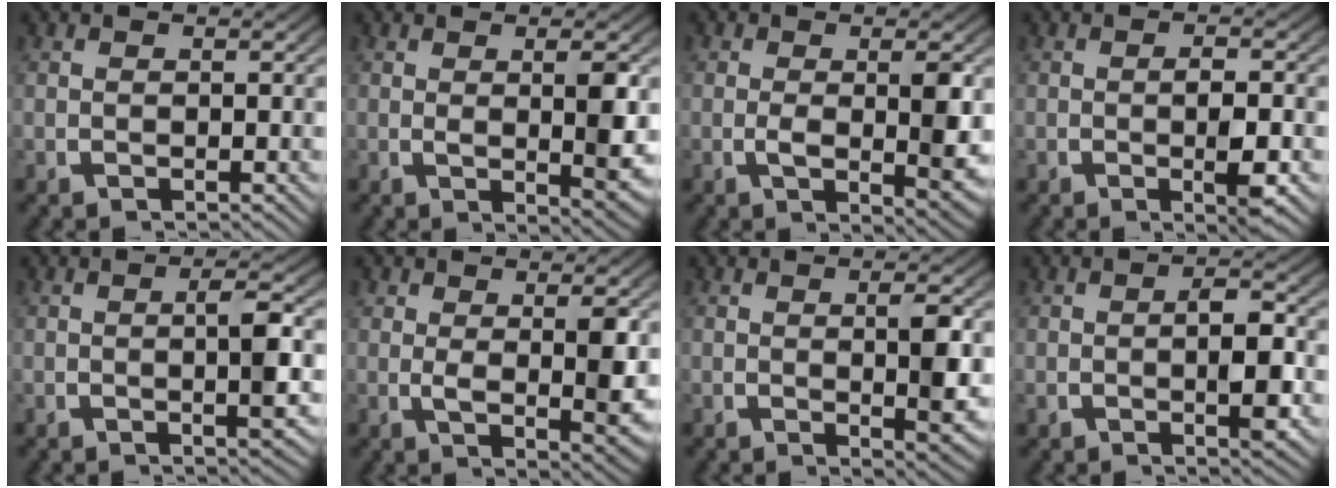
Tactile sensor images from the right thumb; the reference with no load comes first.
{"total": 4.8, "force": [0.2, 1.4, 4.6], "torque": [-0.072, -0.016, 0.010]}
{"total": 5.2, "force": [-0.2, 2.0, 4.8], "torque": [-0.079, -0.020, 0.004]}
{"total": 3.4, "force": [-0.7, 1.2, 3.1], "torque": [-0.047, -0.007, -0.011]}
{"total": 3.6, "force": [-0.2, 0.7, 3.5], "torque": [-0.053, 0.004, -0.006]}
{"total": 5.3, "force": [0.4, 2.1, 4.9], "torque": [-0.083, -0.025, 0.019]}
{"total": 4.1, "force": [0.1, 1.0, 3.9], "torque": [-0.057, -0.008, 0.004]}
{"total": 3.4, "force": [-0.3, 1.2, 3.2], "torque": [-0.047, -0.003, -0.005]}